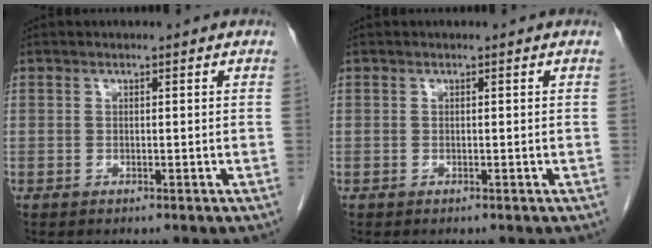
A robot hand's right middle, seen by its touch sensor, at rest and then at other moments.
{"total": 0.0}